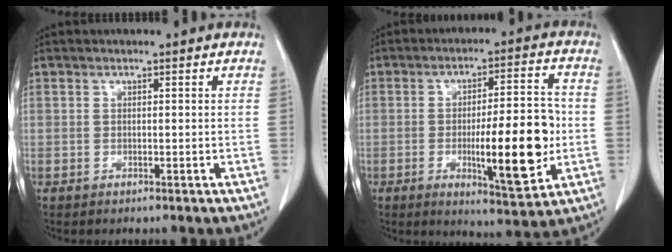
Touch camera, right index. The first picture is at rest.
{"total": 13.7, "force": [-2.4, 2.8, 13.2], "torque": [-0.192, 0.001, -0.029]}